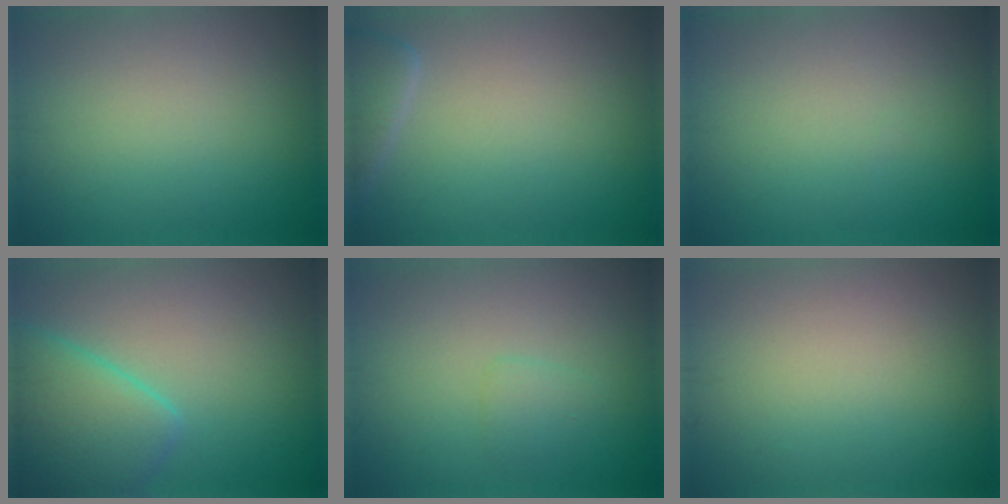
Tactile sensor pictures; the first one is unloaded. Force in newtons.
{"total": 2.2, "press": 2.2, "slide": 0.2}
{"total": 0.0}
{"total": 5.6, "press": 5.6, "slide": 0.2}
{"total": 1.1, "press": 1.1, "slide": 0.1}
{"total": 0.0}